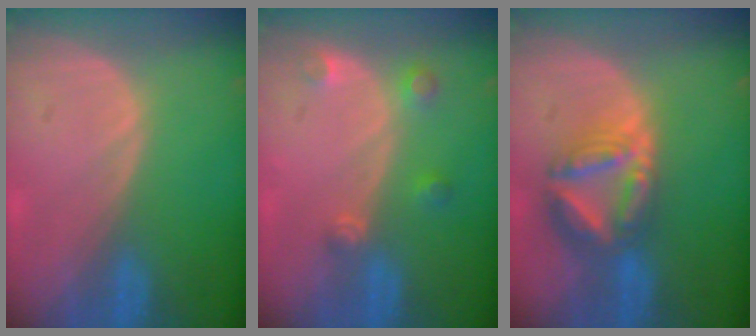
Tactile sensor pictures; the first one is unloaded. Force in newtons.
{"total": 3.0, "press": 2.9, "slide": 1.0}
{"total": 8.2, "press": 7.1, "slide": 4.1}